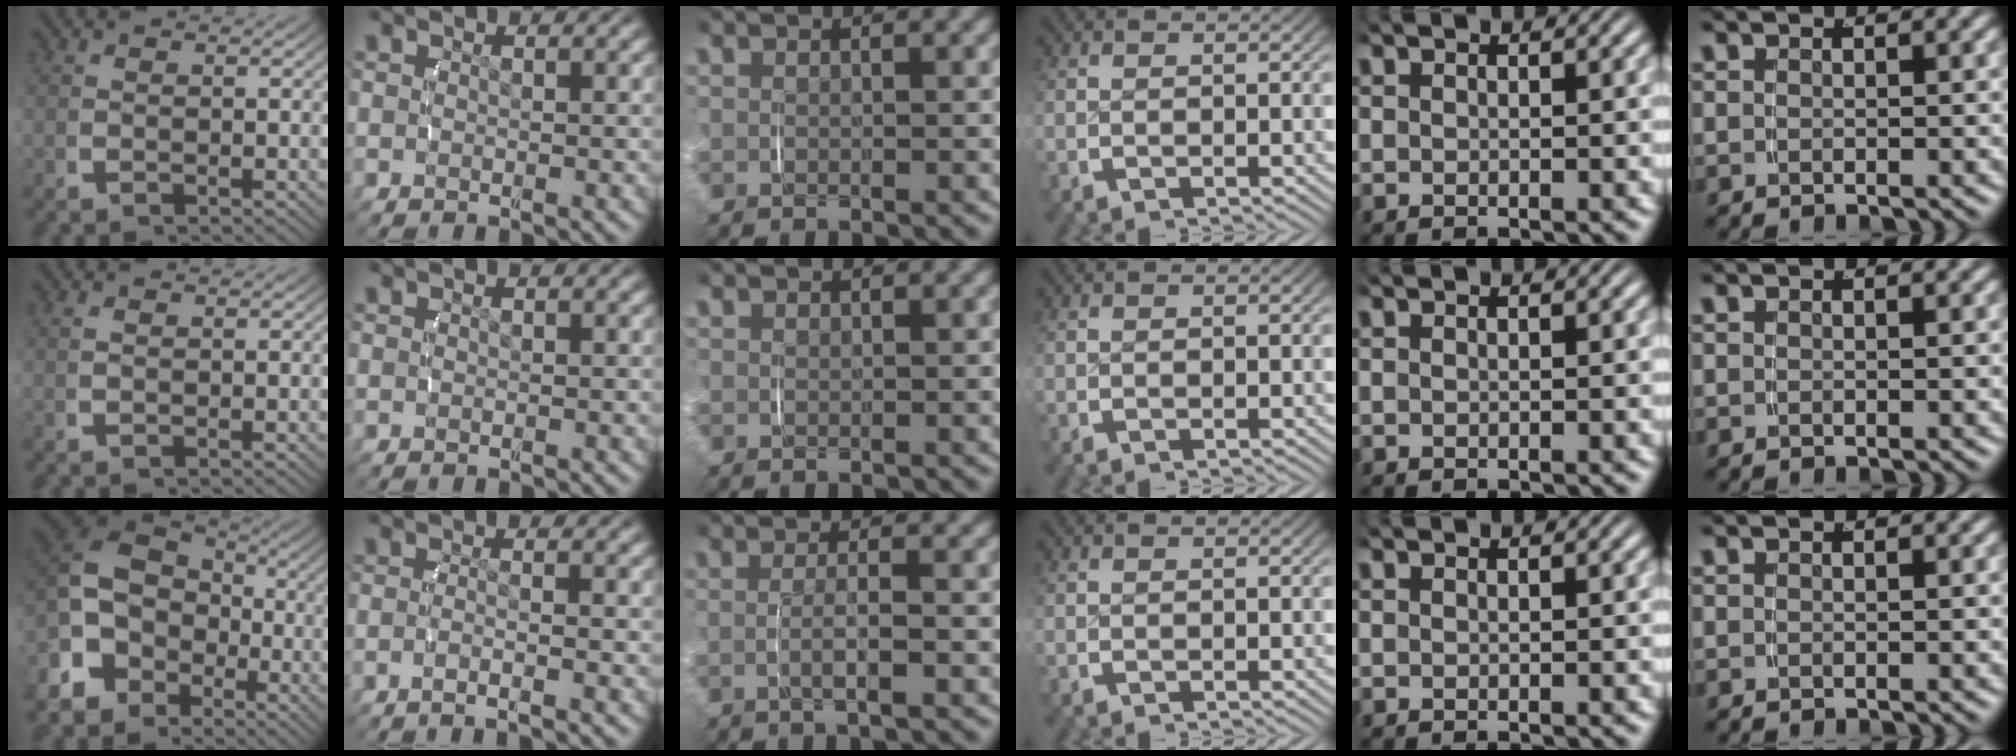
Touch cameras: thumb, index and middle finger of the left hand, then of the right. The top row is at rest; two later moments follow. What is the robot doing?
{"motion": "lift_and_place", "object": "napkin"}